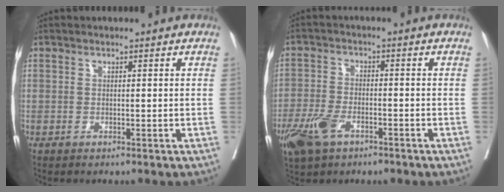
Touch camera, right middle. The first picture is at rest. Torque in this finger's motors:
{"motor_torque": [1.20, -0.93, 0.52, 0.12]}